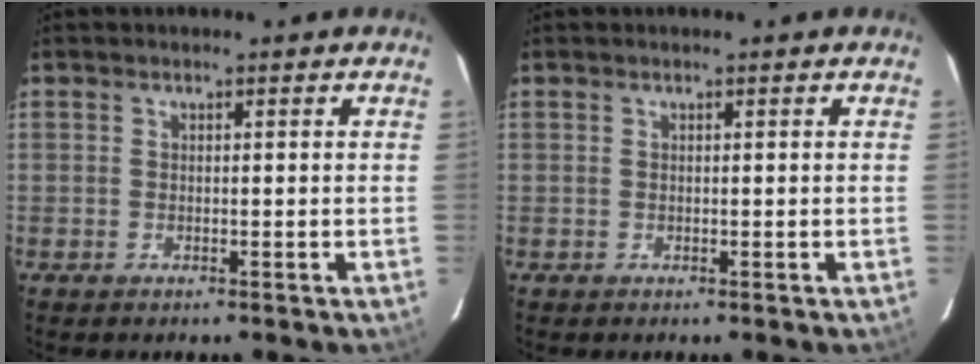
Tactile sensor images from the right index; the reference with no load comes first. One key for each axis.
{"total": 0.0}